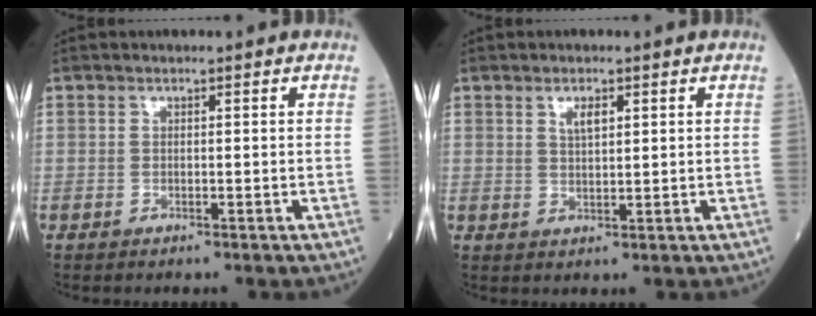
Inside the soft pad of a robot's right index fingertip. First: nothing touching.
{"total": 2.4, "force": [1.3, 0.7, 1.9], "torque": [-0.039, 0.001, 0.027]}